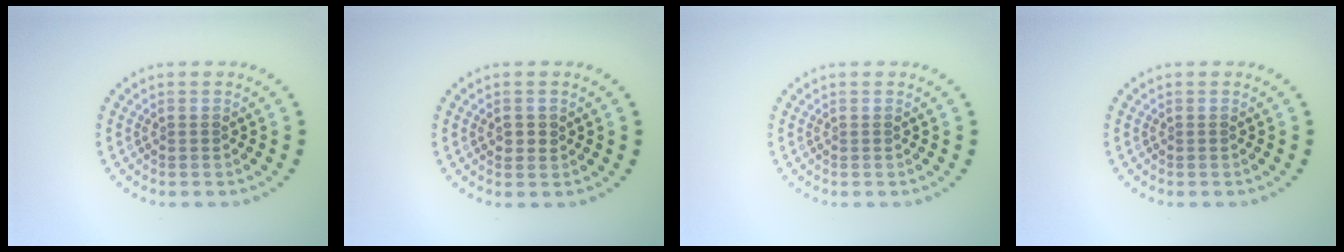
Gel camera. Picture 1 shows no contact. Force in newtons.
{"total": 1.1, "press": 1.0, "slide": 0.2}
{"total": 0.0}
{"total": 0.0}